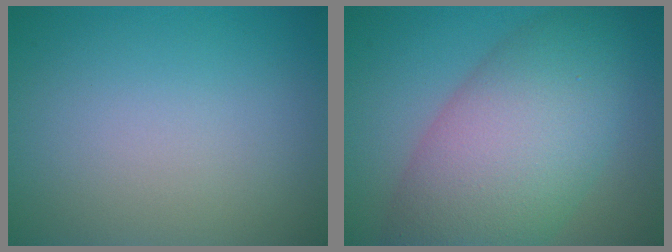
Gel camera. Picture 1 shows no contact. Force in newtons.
{"total": 10.6, "press": 10.6, "slide": 0.5}